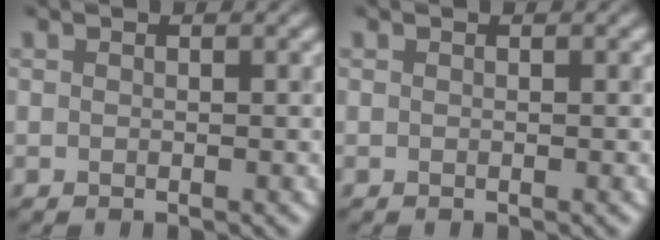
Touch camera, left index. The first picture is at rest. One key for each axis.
{"total": 0.0}